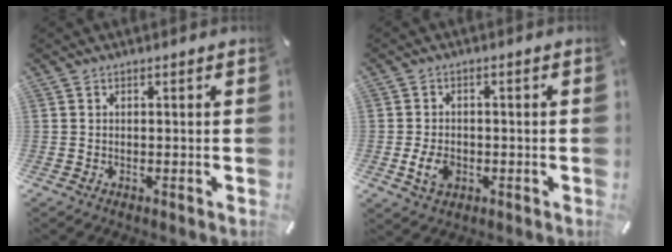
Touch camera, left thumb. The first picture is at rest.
{"total": 5.1, "force": [-1.3, 3.6, 3.3], "torque": [-0.076, 0.001, -0.026]}